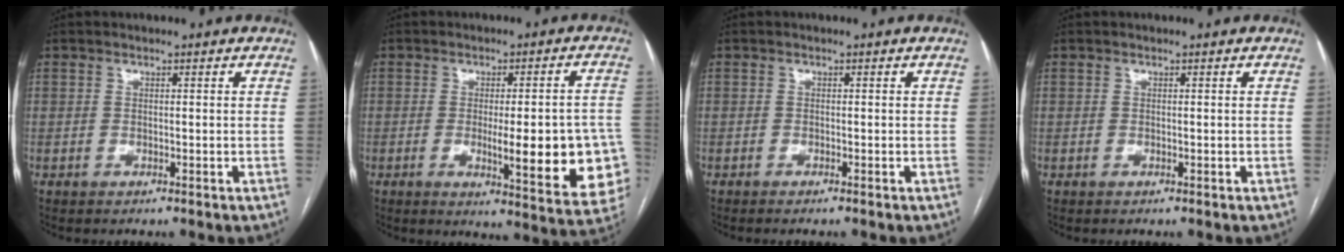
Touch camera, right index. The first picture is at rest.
{"total": 15.8, "force": [-3.3, 3.1, 15.1], "torque": [-0.121, 0.008, -0.024]}
{"total": 0.9, "force": [-0.8, -0.2, 0.4], "torque": [-0.008, 0.000, -0.012]}
{"total": 0.0}